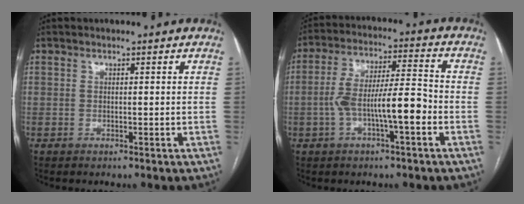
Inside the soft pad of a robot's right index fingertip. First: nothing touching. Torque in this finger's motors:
{"motor_torque": [0.98, -0.38, 0.45, 0.14]}